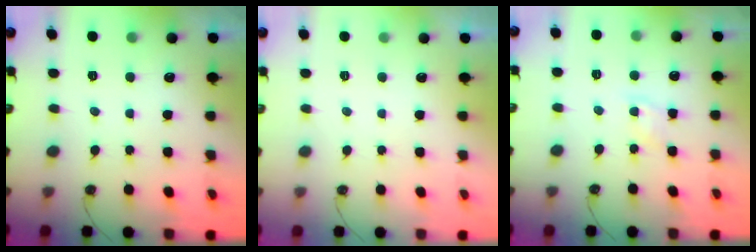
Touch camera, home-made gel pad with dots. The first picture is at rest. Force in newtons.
{"total": 0.0}
{"total": 6.0, "press": 6.0, "slide": 0.7}